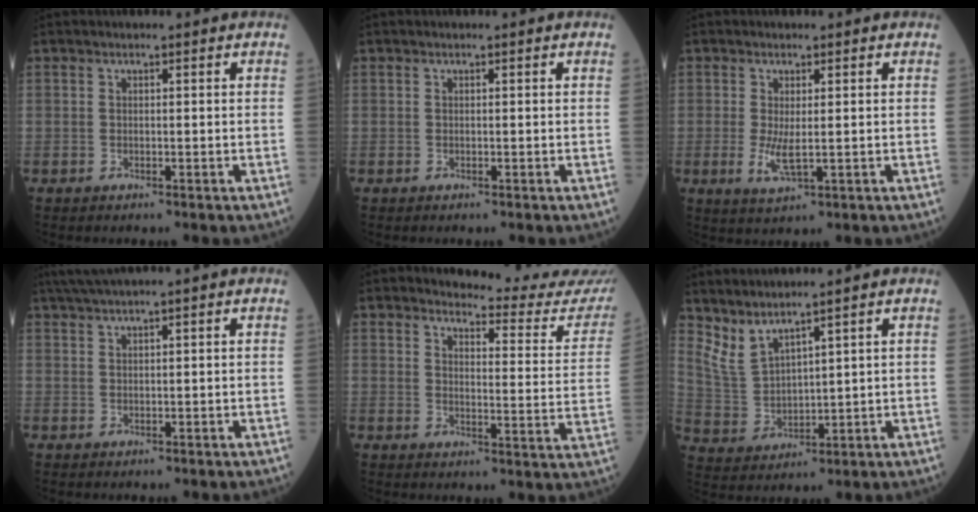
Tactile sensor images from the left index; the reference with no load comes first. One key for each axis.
{"total": 0.0}
{"total": 3.6, "fx": -0.3, "fy": 0.9, "fz": 3.5, "tx": -0.075, "ty": -0.010, "tz": 0.000}
{"total": 2.8, "fx": 2.2, "fy": -0.8, "fz": 1.6, "tx": -0.040, "ty": 0.014, "tz": 0.049}
{"total": 15.0, "fx": 14.9, "fy": -0.4, "fz": 1.7, "tx": -0.013, "ty": -0.114, "tz": 0.153}
{"total": 6.0, "fx": 5.4, "fy": 0.6, "fz": 2.4, "tx": -0.074, "ty": -0.012, "tz": 0.131}